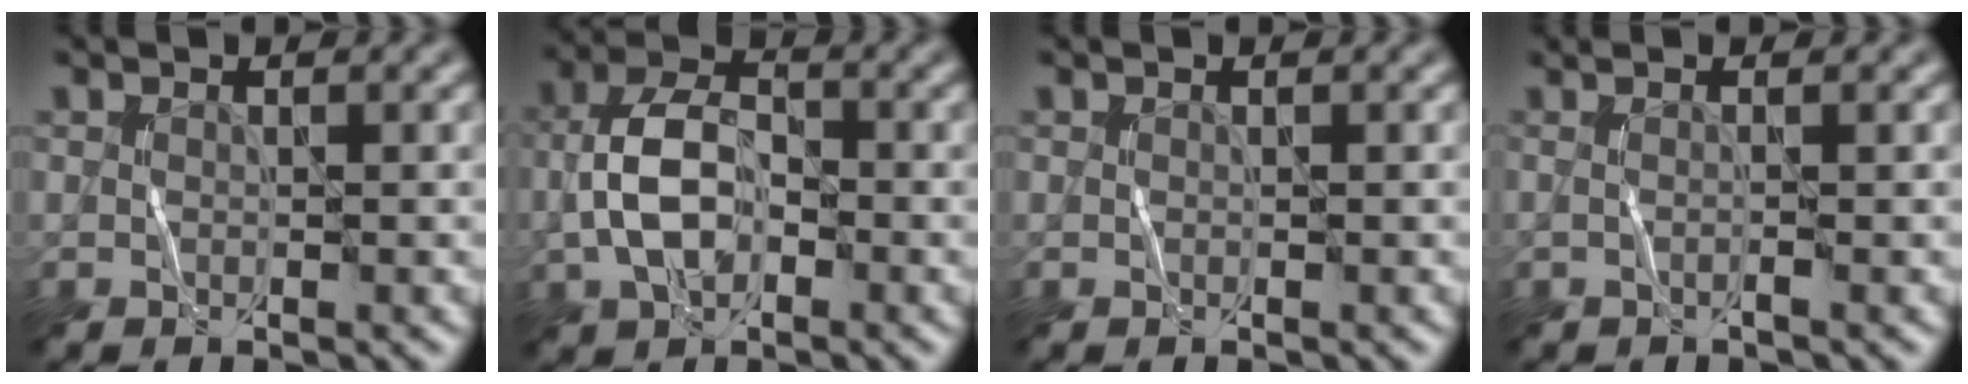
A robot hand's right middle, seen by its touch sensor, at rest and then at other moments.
{"total": 5.5, "force": [-1.4, 3.3, 4.2], "torque": [-0.090, 0.009, -0.030]}
{"total": 0.0}
{"total": 1.6, "force": [0.2, 0.6, 1.5], "torque": [-0.011, -0.007, -0.019]}